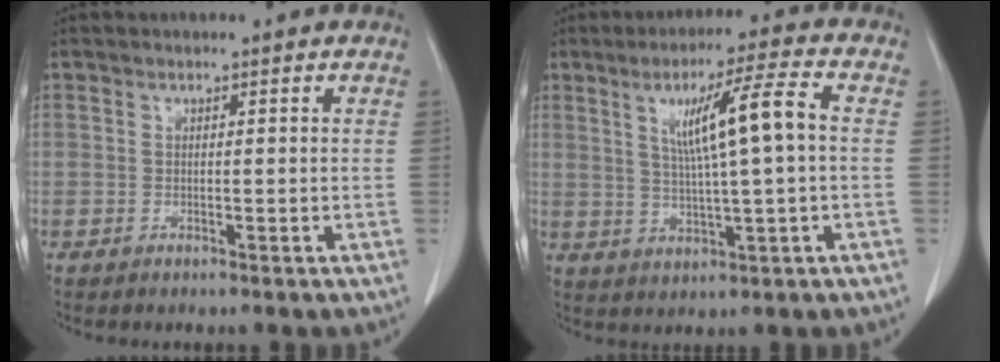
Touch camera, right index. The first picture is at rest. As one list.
[{"total": 9.8, "force": [1.8, -0.1, 9.7], "torque": [-0.163, 0.009, 0.032]}]